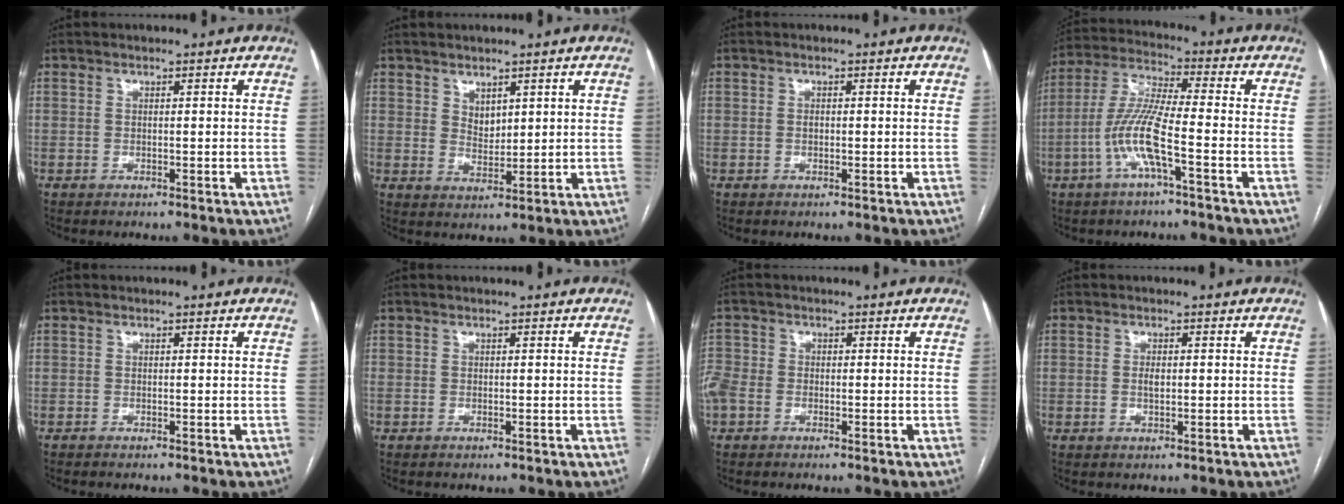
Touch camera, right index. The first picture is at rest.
{"total": 3.0, "force": [1.7, 1.8, 1.7], "torque": [-0.031, -0.004, 0.040]}
{"total": 0.7, "force": [0.0, 0.4, 0.6], "torque": [-0.014, 0.002, 0.004]}
{"total": 9.4, "force": [-3.3, 0.4, 8.8], "torque": [-0.191, 0.007, -0.068]}
{"total": 0.5, "force": [-0.5, -0.1, 0.2], "torque": [-0.003, -0.002, -0.008]}
{"total": 0.0}
{"total": 4.5, "force": [-1.6, 3.6, 2.4], "torque": [-0.074, 0.009, -0.030]}
{"total": 1.4, "force": [0.1, 0.6, 1.3], "torque": [-0.029, 0.001, 0.005]}